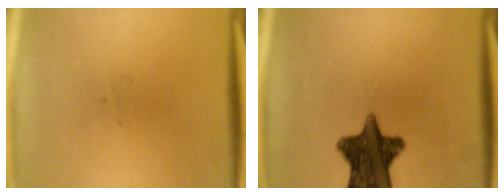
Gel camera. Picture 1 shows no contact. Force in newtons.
{"total": 12.0}